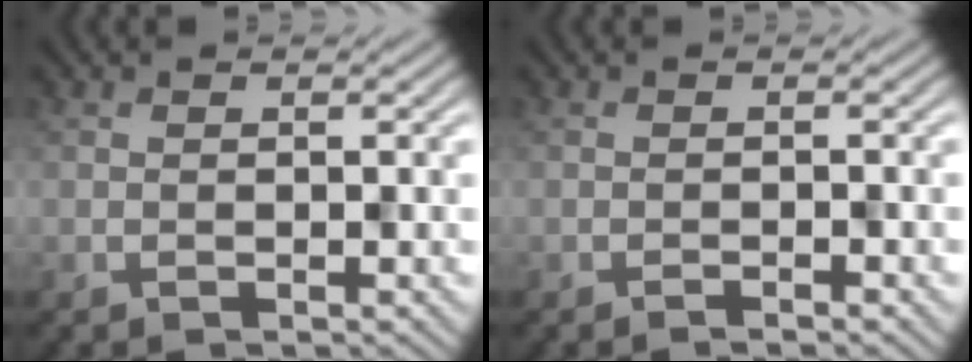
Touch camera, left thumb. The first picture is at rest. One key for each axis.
{"total": 0.8, "fx": -0.7, "fy": 0.0, "fz": 0.5, "tx": -0.008, "ty": 0.002, "tz": -0.015}